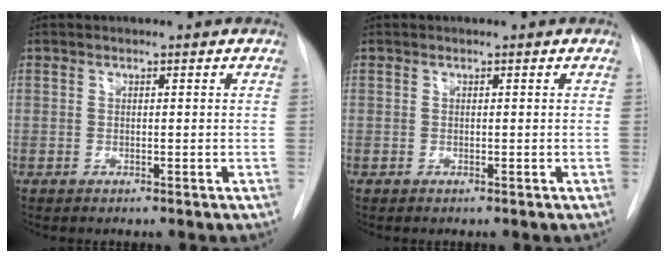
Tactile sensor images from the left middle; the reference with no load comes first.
{"total": 0.0}